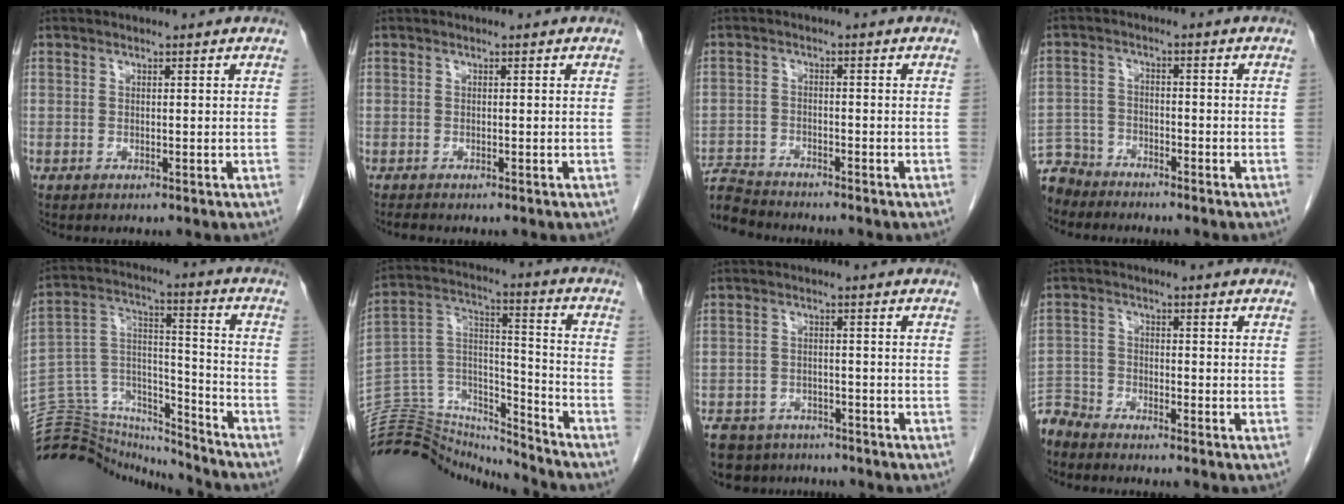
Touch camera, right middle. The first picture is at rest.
{"total": 0.6, "force": [-0.6, 0.0, 0.1], "torque": [-0.005, -0.002, -0.011]}
{"total": 6.1, "force": [-6.1, 0.2, 0.1], "torque": [-0.002, -0.004, -0.114]}
{"total": 6.2, "force": [-5.9, 2.0, -0.5], "torque": [0.013, -0.003, -0.117]}
{"total": 22.3, "force": [-21.5, 4.4, 4.0], "torque": [-0.103, 0.044, -0.345]}
{"total": 21.1, "force": [-20.4, 4.3, 2.9], "torque": [-0.073, 0.059, -0.330]}
{"total": 10.6, "force": [-8.9, 5.3, 2.4], "torque": [-0.051, 0.000, -0.121]}
{"total": 5.5, "force": [-5.4, 0.8, 0.2], "torque": [0.004, -0.010, -0.107]}